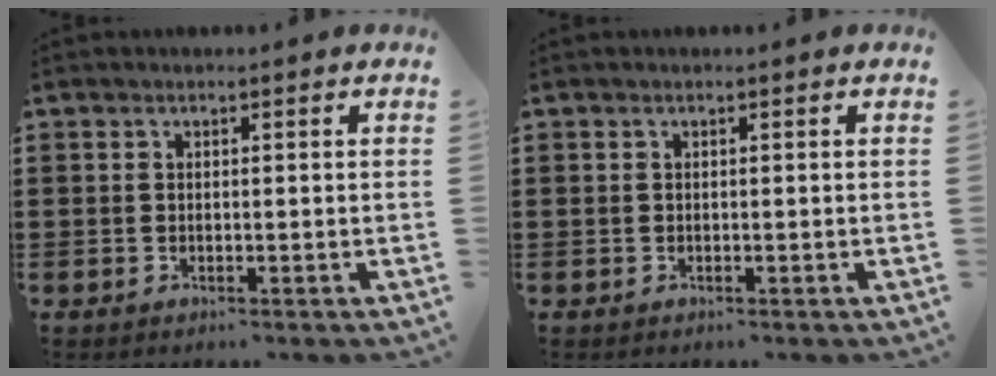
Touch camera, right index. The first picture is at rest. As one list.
[{"total": 0.0}]